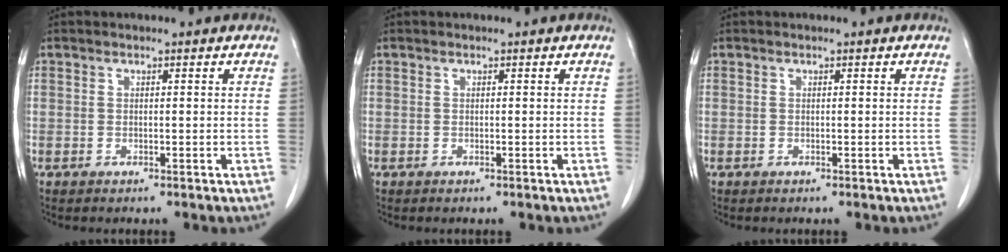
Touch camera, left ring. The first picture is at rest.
{"total": 0.0}
{"total": 0.0}